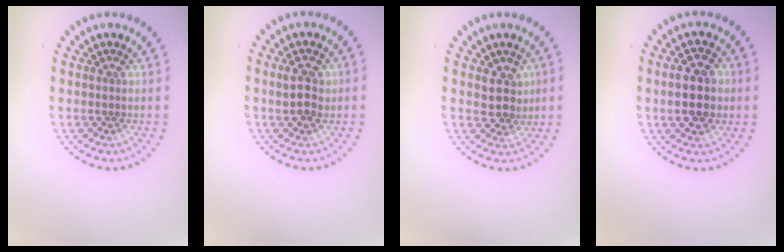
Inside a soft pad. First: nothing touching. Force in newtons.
{"total": 2.5, "press": 2.4, "slide": 0.4}
{"total": 2.6, "press": 2.2, "slide": 1.3}
{"total": 4.6, "press": 4.6, "slide": 0.2}